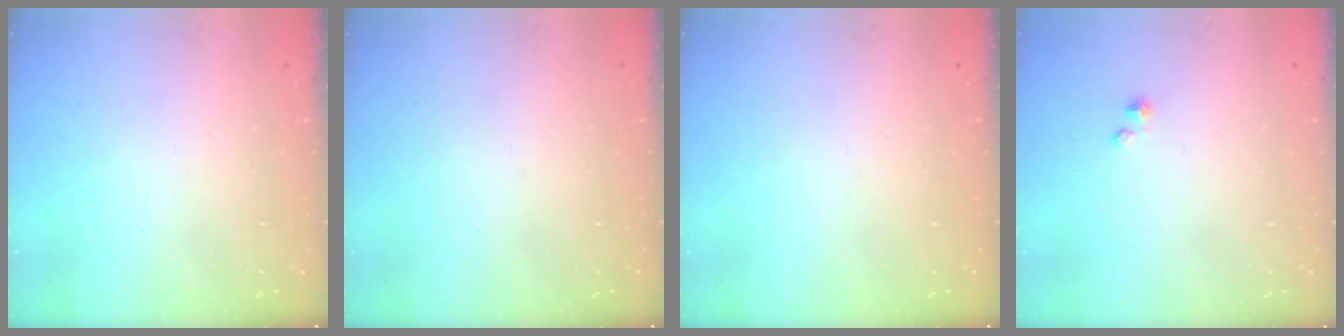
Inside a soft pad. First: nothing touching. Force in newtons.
{"total": 0.0}
{"total": 0.0}
{"total": 1.5, "press": 1.5, "slide": 0.0}